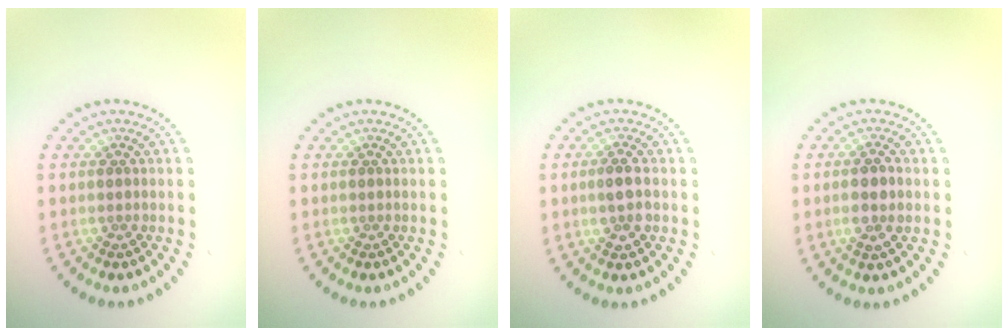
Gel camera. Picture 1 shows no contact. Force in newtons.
{"total": 0.0}
{"total": 2.1, "press": 2.1, "slide": 0.5}
{"total": 1.9, "press": 1.9, "slide": 0.5}